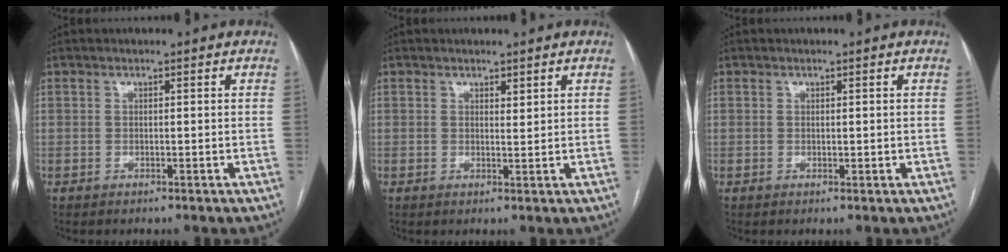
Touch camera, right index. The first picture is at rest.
{"total": 1.1, "force": [0.8, 0.3, 0.6], "torque": [-0.009, -0.006, 0.013]}
{"total": 0.5, "force": [0.2, 0.4, 0.4], "torque": [-0.004, -0.001, 0.004]}